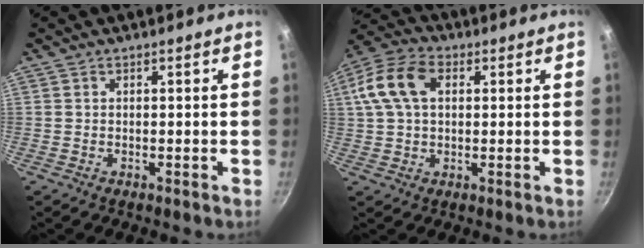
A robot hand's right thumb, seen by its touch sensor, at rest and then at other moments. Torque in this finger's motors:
{"motor_torque": [-0.06, 1.21, 0.05, 0.12, 0.10]}